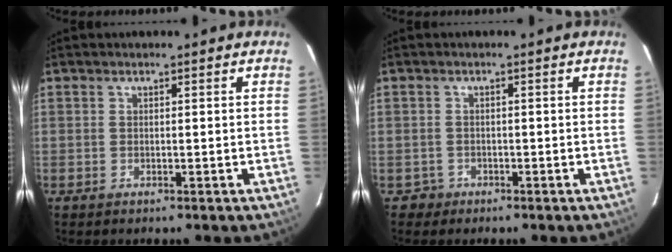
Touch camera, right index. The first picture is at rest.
{"total": 2.0, "force": [-1.0, 1.6, -0.6], "torque": [0.007, 0.010, -0.022]}